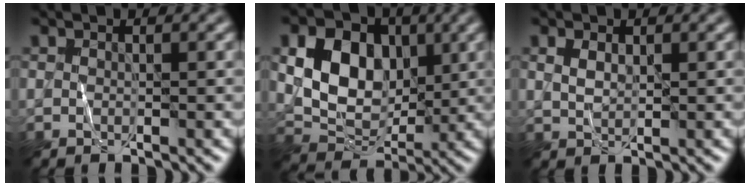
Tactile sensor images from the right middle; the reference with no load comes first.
{"total": 7.9, "force": [1.5, 5.8, 5.1], "torque": [-0.089, -0.002, 0.024]}
{"total": 1.5, "force": [0.7, 0.8, 1.0], "torque": [-0.022, -0.001, 0.017]}